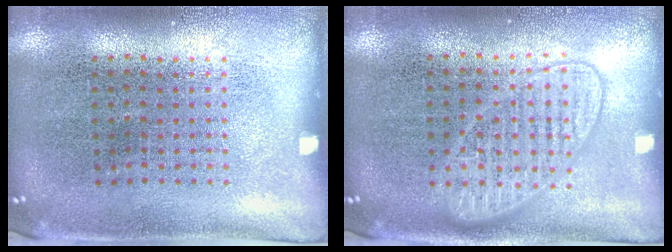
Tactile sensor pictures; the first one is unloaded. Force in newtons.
{"total": 2.8, "press": 2.7, "slide": 0.4}